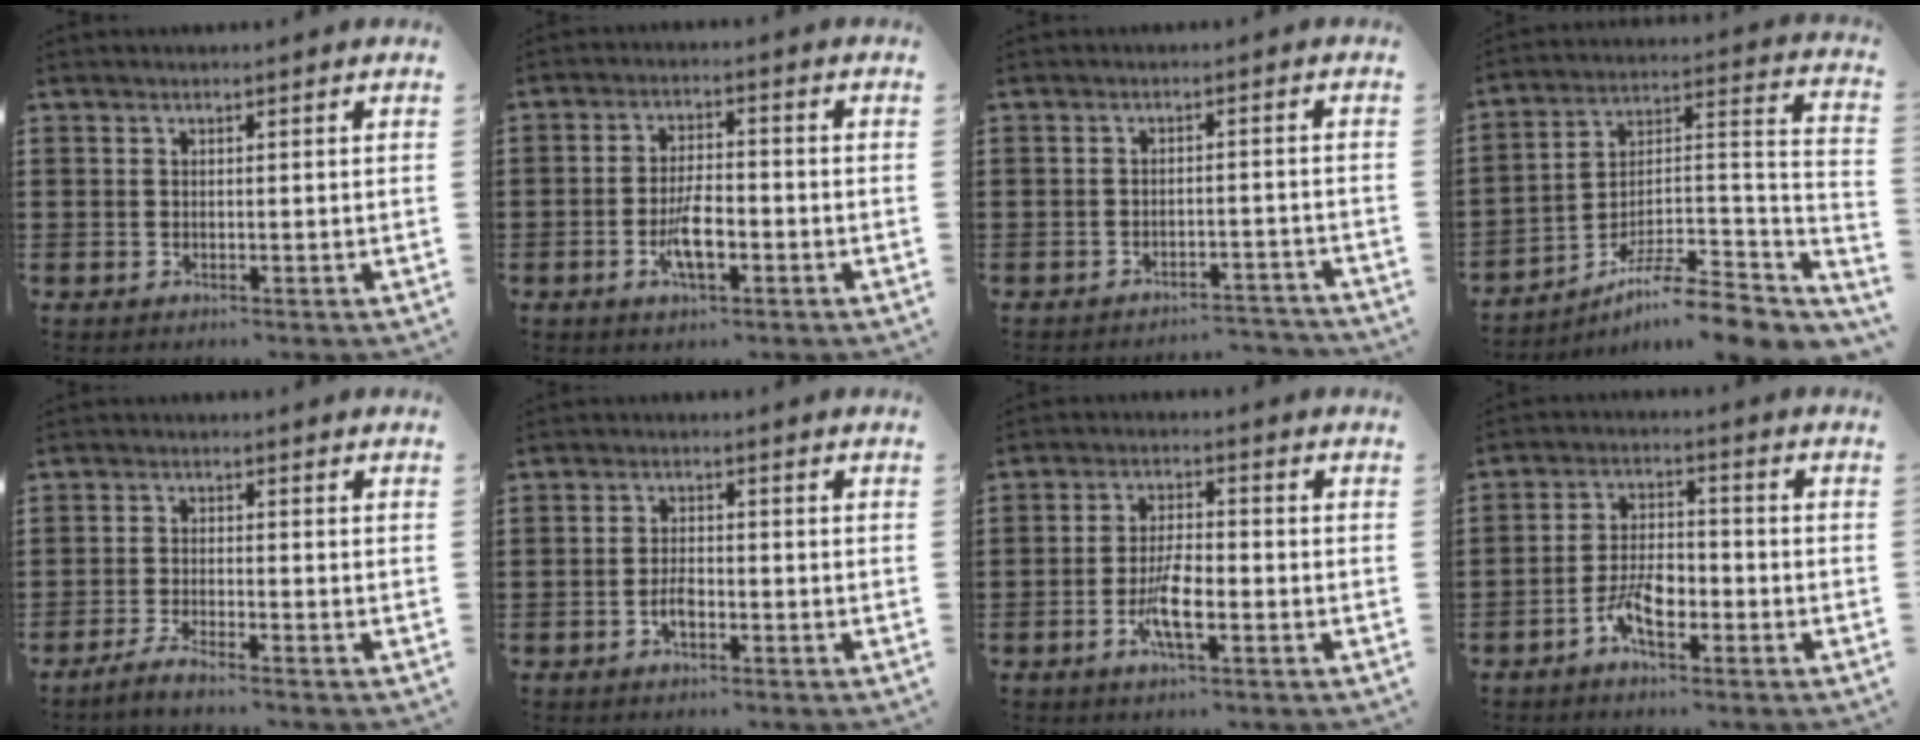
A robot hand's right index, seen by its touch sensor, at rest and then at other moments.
{"total": 5.9, "force": [-2.2, 2.0, 5.0], "torque": [-0.105, -0.003, -0.043]}
{"total": 3.0, "force": [-3.0, 0.0, 0.4], "torque": [-0.011, 0.000, -0.062]}
{"total": 9.0, "force": [-7.5, 1.1, 4.9], "torque": [-0.073, 0.003, -0.149]}
{"total": 2.2, "force": [-1.9, -0.3, 1.0], "torque": [-0.024, 0.001, -0.040]}
{"total": 2.6, "force": [-1.3, 1.0, 2.1], "torque": [-0.049, -0.001, -0.026]}
{"total": 6.3, "force": [-2.3, 1.6, 5.6], "torque": [-0.120, -0.010, -0.046]}
{"total": 6.0, "force": [-3.2, 2.4, 4.5], "torque": [-0.101, -0.001, -0.064]}